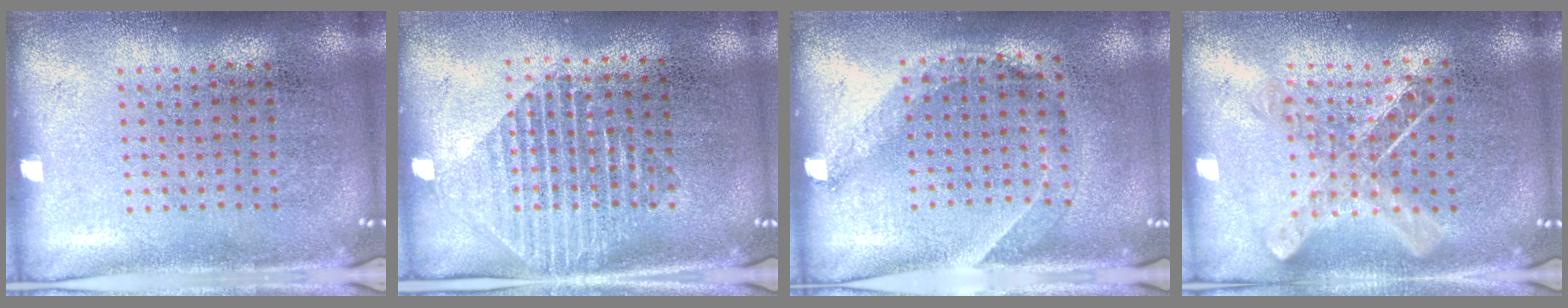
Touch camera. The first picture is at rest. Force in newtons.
{"total": 1.6, "press": 1.3, "slide": 0.8}
{"total": 1.4, "press": 1.0, "slide": 1.0}
{"total": 0.8, "press": 0.8, "slide": 0.0}